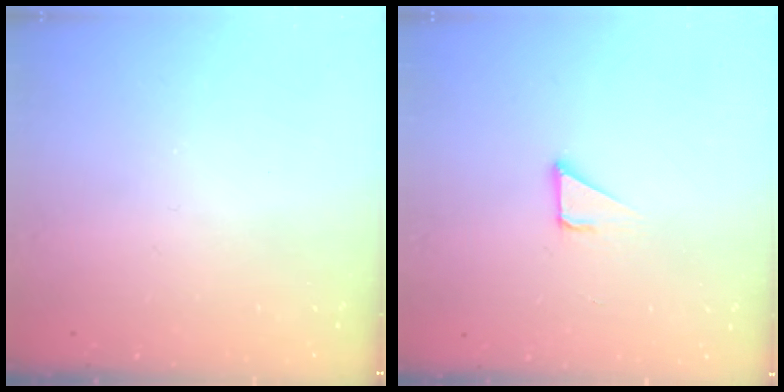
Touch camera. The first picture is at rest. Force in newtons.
{"total": 2.1, "press": 2.1, "slide": 0.0}